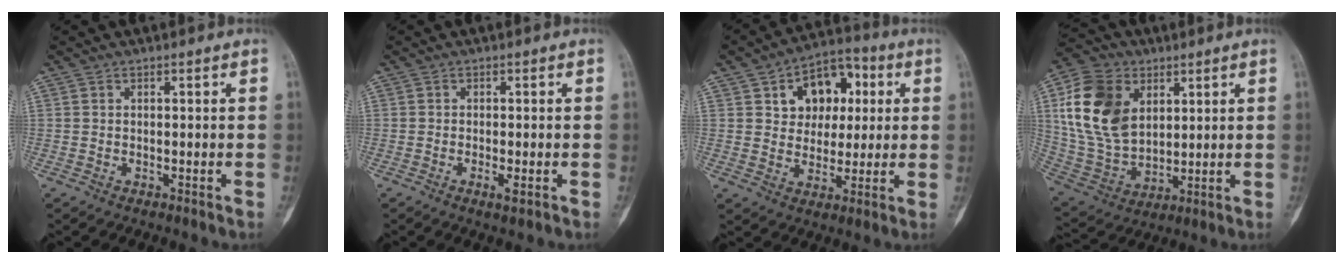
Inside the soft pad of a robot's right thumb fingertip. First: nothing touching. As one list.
[{"total": 1.9, "force": [-0.7, 0.5, 1.7], "torque": [-0.029, -0.003, -0.013]}, {"total": 12.9, "force": [3.7, 9.5, 8.0], "torque": [-0.063, 0.009, 0.054]}, {"total": 18.2, "force": [5.3, 12.6, 12.0], "torque": [-0.220, -0.013, 0.110]}]